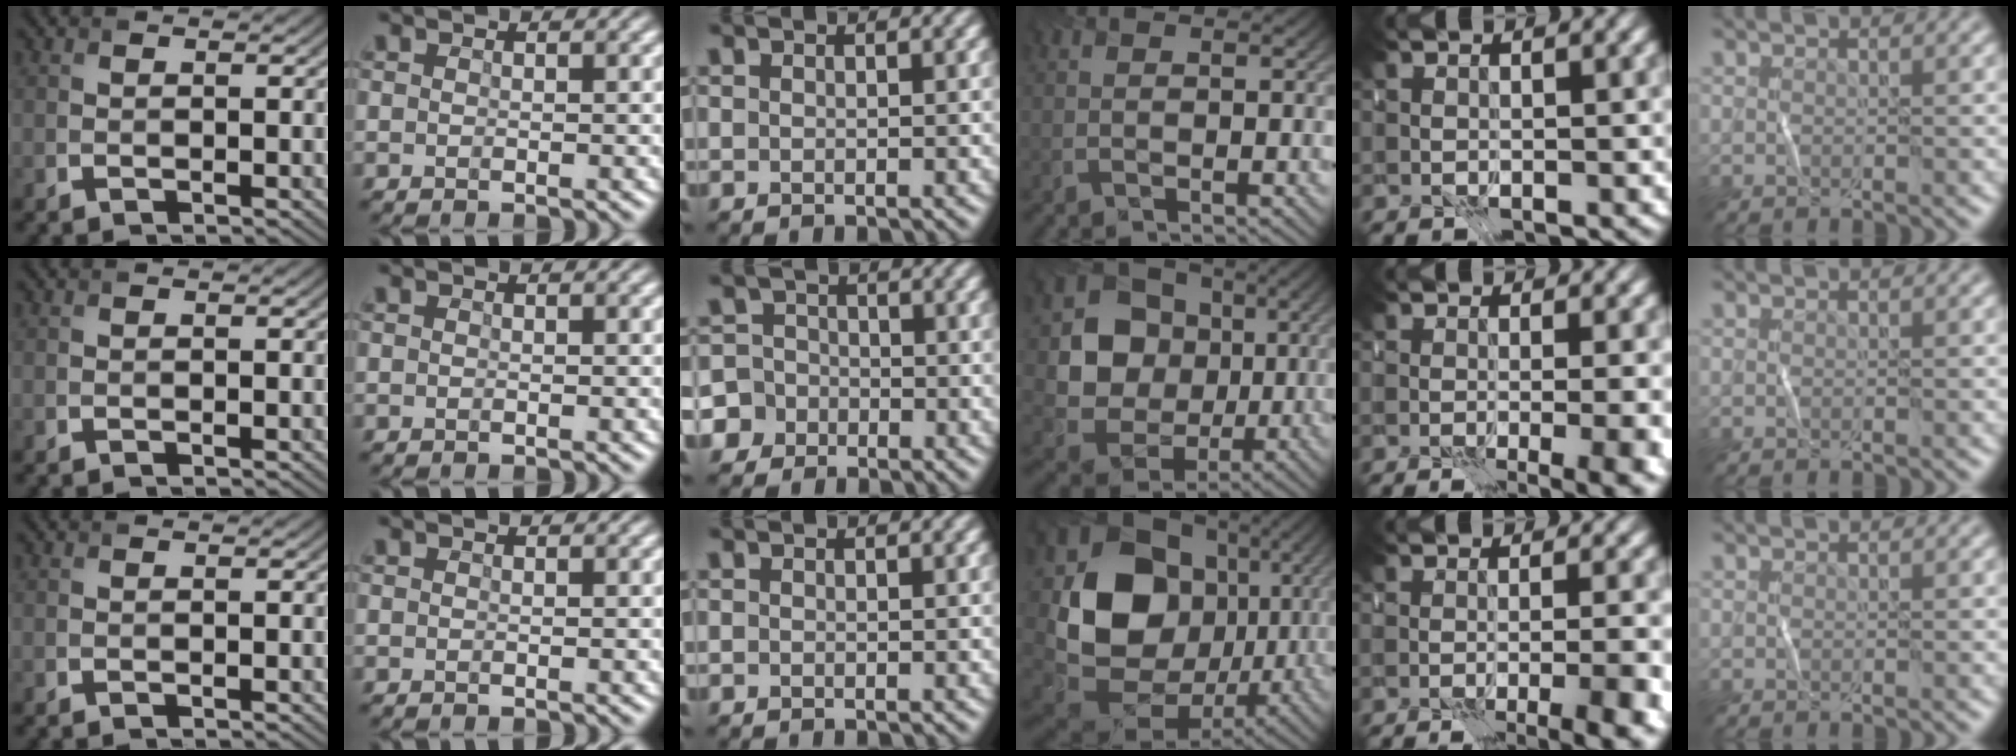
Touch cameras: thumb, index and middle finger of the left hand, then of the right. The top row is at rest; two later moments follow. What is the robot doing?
{"motion": "fold", "object": "receipt paper"}